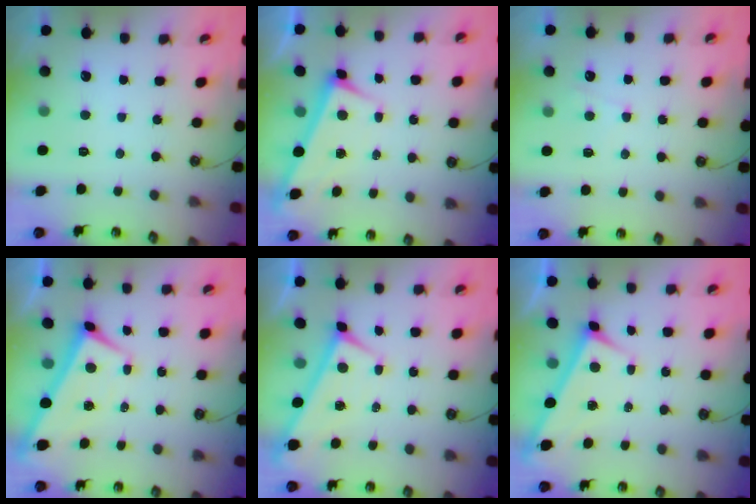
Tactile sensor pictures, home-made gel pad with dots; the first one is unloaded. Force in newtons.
{"total": 3.0, "press": 3.0, "slide": 0.2}
{"total": 5.4, "press": 5.3, "slide": 0.4}
{"total": 2.3, "press": 2.2, "slide": 0.2}
{"total": 0.0}
{"total": 3.7, "press": 3.7, "slide": 0.2}